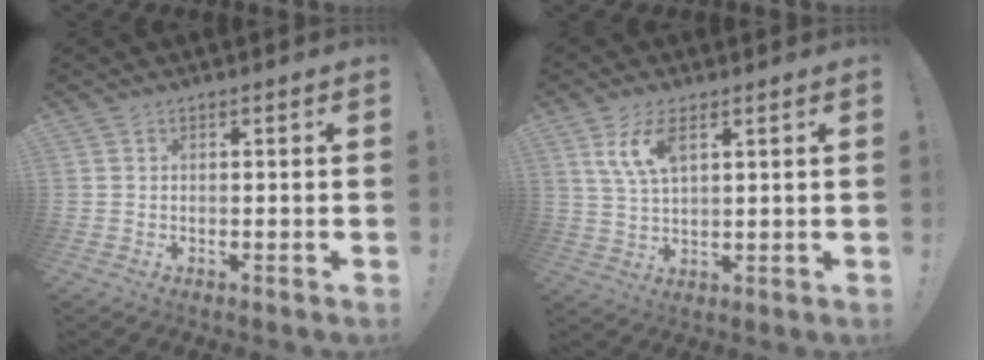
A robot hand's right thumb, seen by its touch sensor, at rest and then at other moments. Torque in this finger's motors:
{"motor_torque": [0.03, 0.03, 0.03, 0.03, 0.06]}